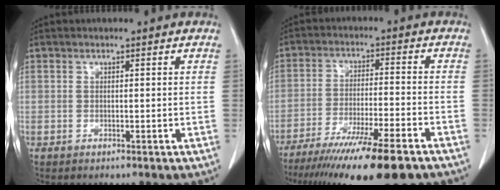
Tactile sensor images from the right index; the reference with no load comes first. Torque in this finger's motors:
{"motor_torque": [1.11, -1.03, 0.46, 0.21]}